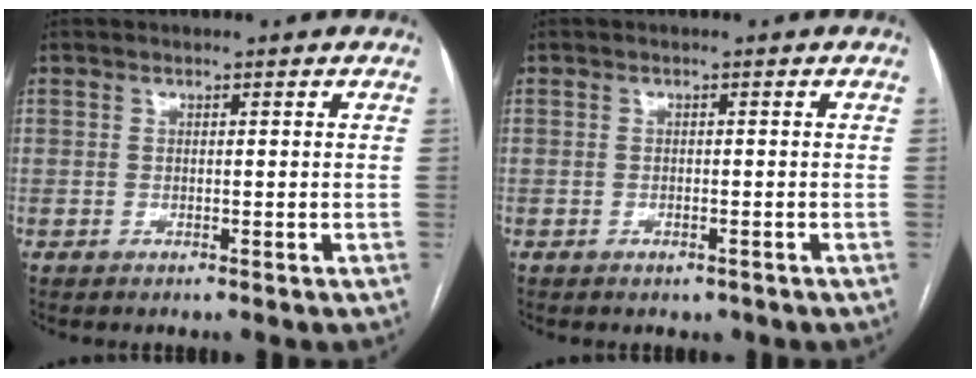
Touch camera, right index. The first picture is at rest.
{"total": 1.1, "force": [-0.7, 0.8, 0.5], "torque": [-0.005, 0.001, -0.003]}